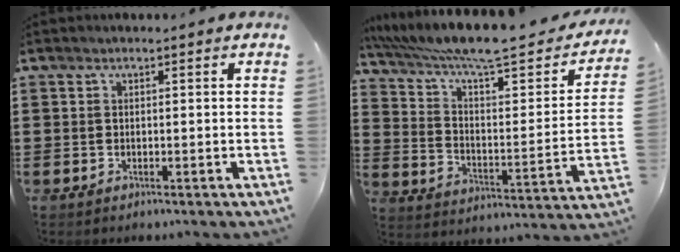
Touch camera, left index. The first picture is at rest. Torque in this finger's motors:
{"motor_torque": [1.08, -1.06, 1.05, 0.16]}